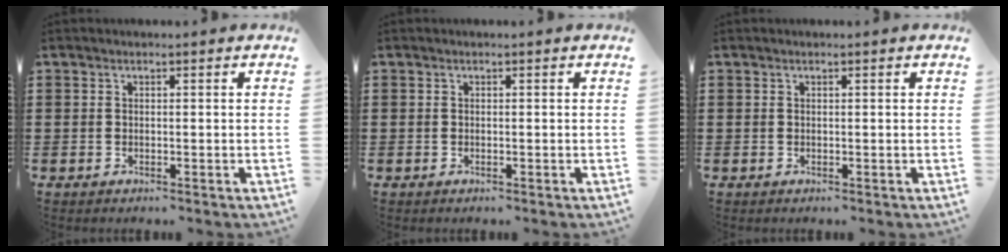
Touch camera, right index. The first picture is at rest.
{"total": 0.0}
{"total": 0.0}